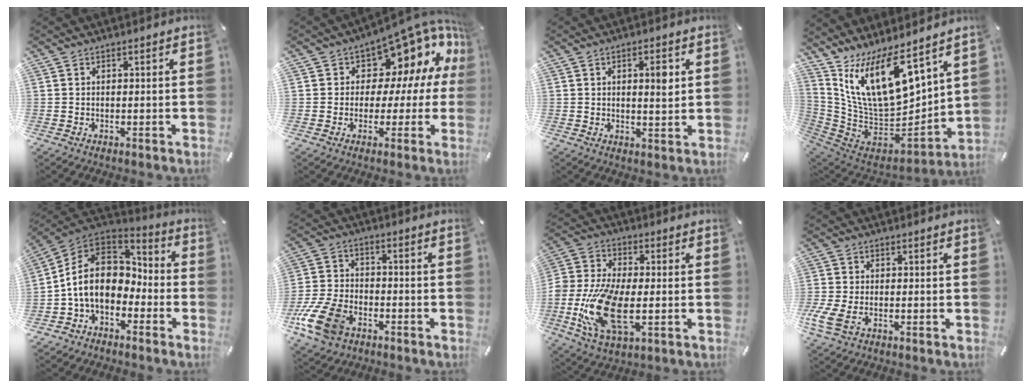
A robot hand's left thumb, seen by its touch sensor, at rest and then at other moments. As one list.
[{"total": 11.2, "force": [7.1, 6.7, 5.5], "torque": [-0.076, -0.075, 0.121]}, {"total": 4.9, "force": [1.5, 1.7, 4.4], "torque": [-0.066, -0.006, 0.017]}, {"total": 19.3, "force": [9.2, 9.4, 14.1], "torque": [-0.269, -0.080, 0.166]}, {"total": 12.3, "force": [-2.3, 9.6, 7.4], "torque": [-0.155, 0.019, -0.043]}, {"total": 13.1, "force": [-6.9, 8.2, 7.4], "torque": [-0.153, 0.037, -0.125]}, {"total": 16.7, "force": [-3.4, 8.6, 13.9], "torque": [-0.316, -0.017, -0.061]}, {"total": 6.7, "force": [-2.9, 3.5, 5.0], "torque": [-0.131, -0.009, -0.055]}]